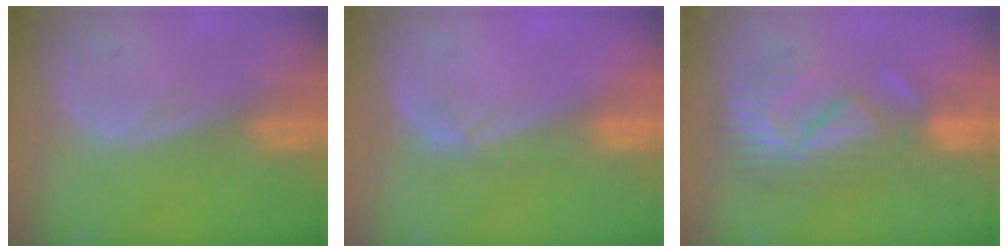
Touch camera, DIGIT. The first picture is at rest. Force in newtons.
{"total": 1.7, "press": 1.5, "slide": 0.8}
{"total": 9.4, "press": 8.2, "slide": 4.7}